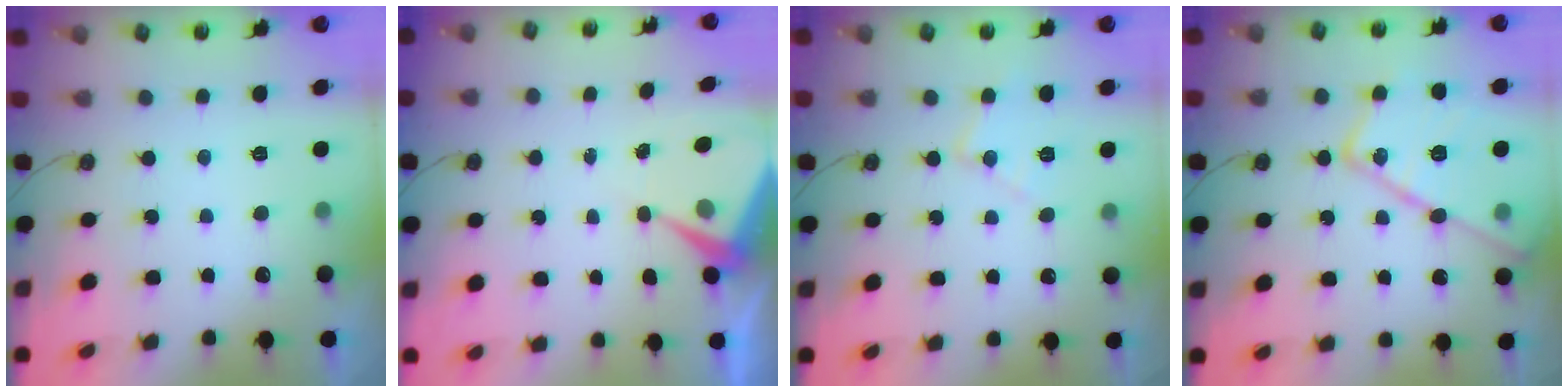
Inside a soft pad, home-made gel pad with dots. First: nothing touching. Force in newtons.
{"total": 6.6, "press": 6.6, "slide": 0.5}
{"total": 8.8, "press": 8.8, "slide": 0.7}
{"total": 22.5, "press": 22.4, "slide": 2.1}